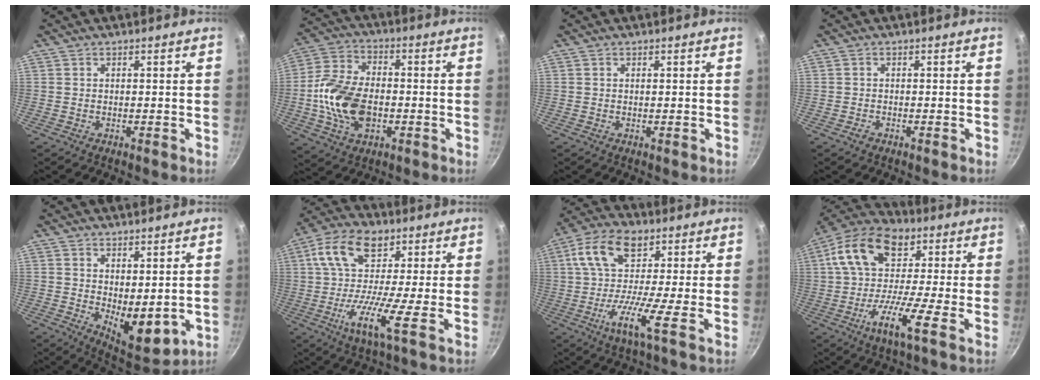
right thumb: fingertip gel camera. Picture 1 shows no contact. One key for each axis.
{"total": 15.0, "fx": -2.4, "fy": 9.7, "fz": 11.2, "tx": -0.200, "ty": 0.023, "tz": -0.050}
{"total": 0.0}
{"total": 1.0, "fx": -0.7, "fy": 0.6, "fz": 0.5, "tx": -0.010, "ty": 0.003, "tz": -0.015}
{"total": 9.4, "fx": 1.2, "fy": 4.8, "fz": 8.0, "tx": -0.092, "ty": -0.033, "tz": 0.034}
{"total": 14.3, "fx": 1.1, "fy": 6.0, "fz": 13.0, "tx": -0.234, "ty": 0.010, "tz": -0.008}
{"total": 12.8, "fx": 0.4, "fy": 4.6, "fz": 11.9, "tx": -0.222, "ty": 0.012, "tz": -0.020}
{"total": 16.7, "fx": 0.2, "fy": 8.1, "fz": 14.6, "tx": -0.250, "ty": 0.029, "tz": -0.025}